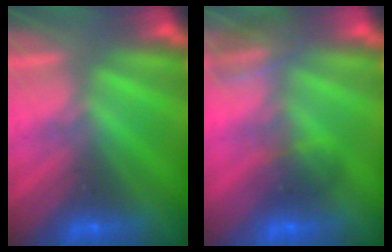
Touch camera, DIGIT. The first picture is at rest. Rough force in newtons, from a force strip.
{"total": 3.3}